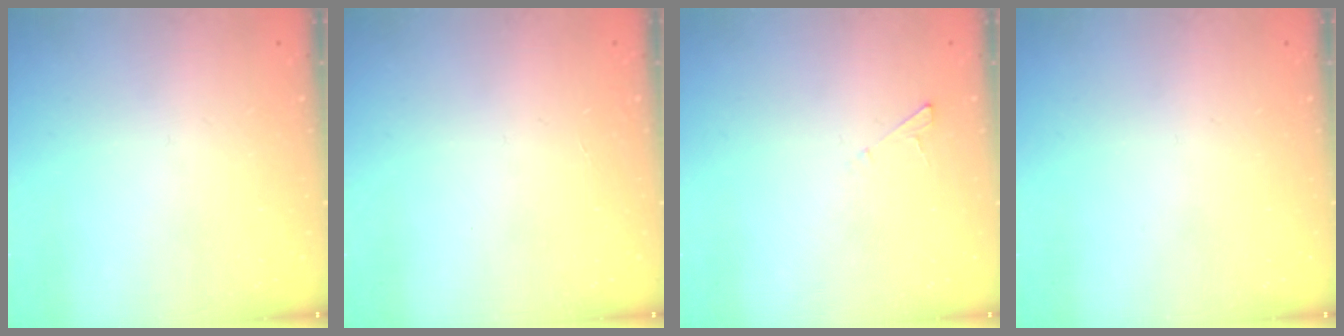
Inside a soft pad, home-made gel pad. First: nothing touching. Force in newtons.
{"total": 0.0}
{"total": 2.0, "press": 2.0, "slide": 0.2}
{"total": 0.0}